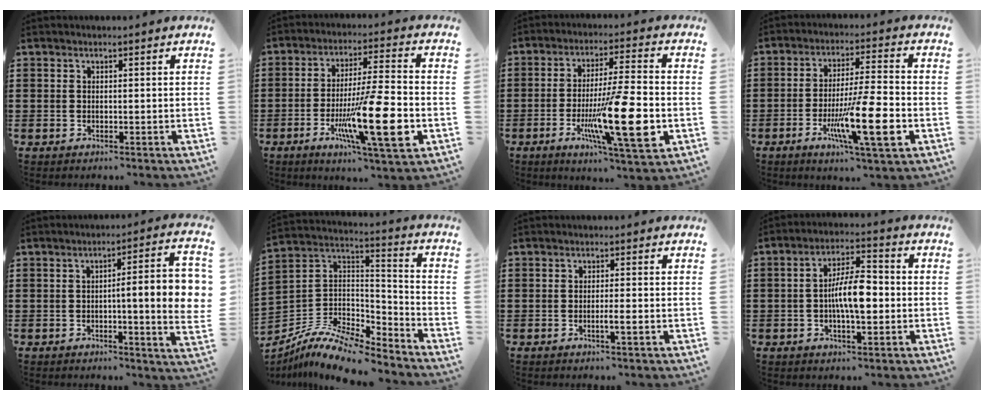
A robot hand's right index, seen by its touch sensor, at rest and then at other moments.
{"total": 15.9, "force": [-4.7, 2.9, 14.9], "torque": [-0.269, -0.011, -0.077]}
{"total": 16.1, "force": [-4.3, 3.2, 15.2], "torque": [-0.259, -0.015, -0.068]}
{"total": 13.2, "force": [-4.4, 2.0, 12.3], "torque": [-0.223, -0.007, -0.075]}
{"total": 9.6, "force": [-0.1, 1.2, 9.5], "torque": [-0.141, -0.008, -0.007]}
{"total": 10.2, "force": [-8.6, 2.9, 4.6], "torque": [-0.094, 0.017, -0.171]}
{"total": 2.0, "force": [-0.8, -0.1, 1.8], "torque": [-0.029, -0.003, -0.015]}
{"total": 8.1, "force": [-0.9, 2.8, 7.5], "torque": [-0.145, 0.005, -0.020]}